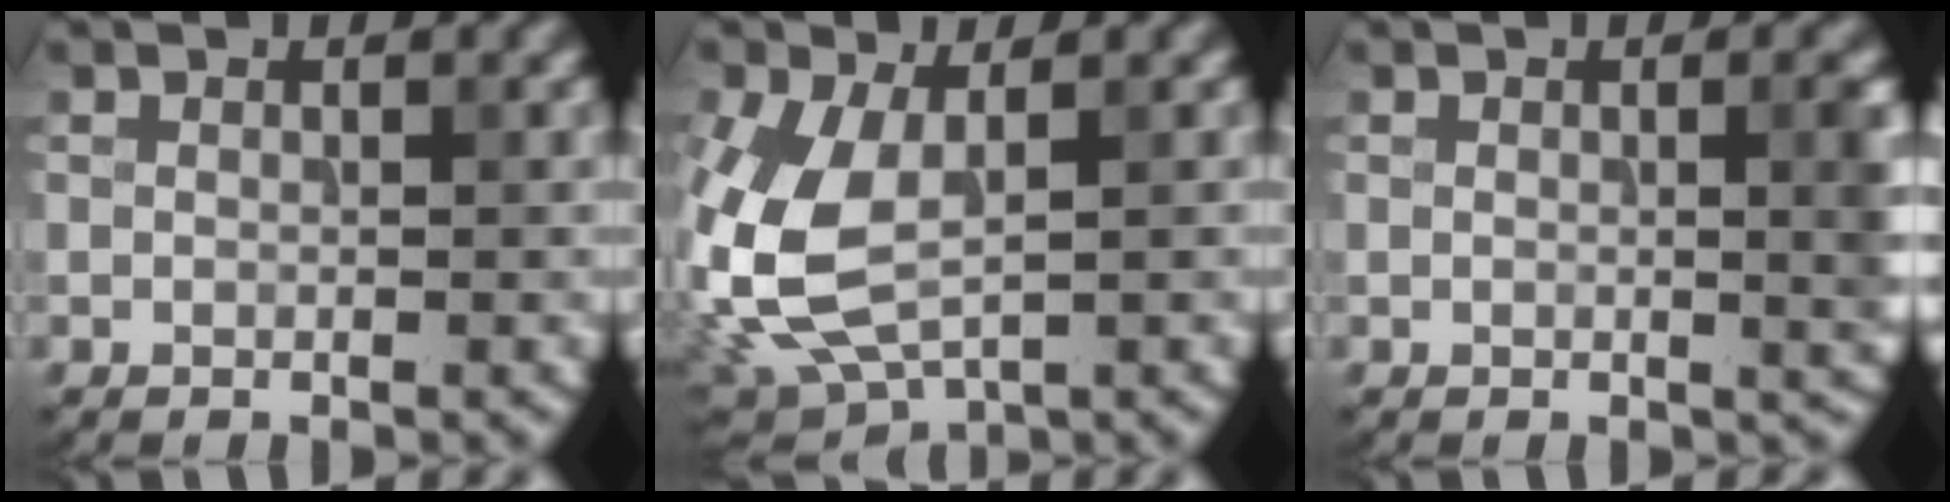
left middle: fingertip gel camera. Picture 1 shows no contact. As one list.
[{"total": 8.2, "force": [-0.3, 4.7, 6.8], "torque": [-0.168, -0.012, -0.004]}, {"total": 2.6, "force": [0.2, 0.6, 2.5], "torque": [-0.032, 0.000, 0.001]}]